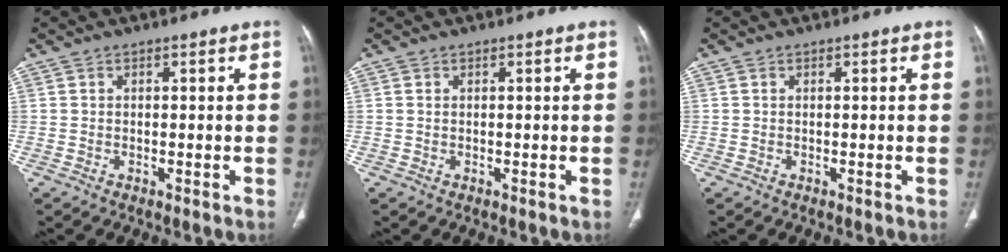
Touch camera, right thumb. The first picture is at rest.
{"total": 0.0}
{"total": 0.0}